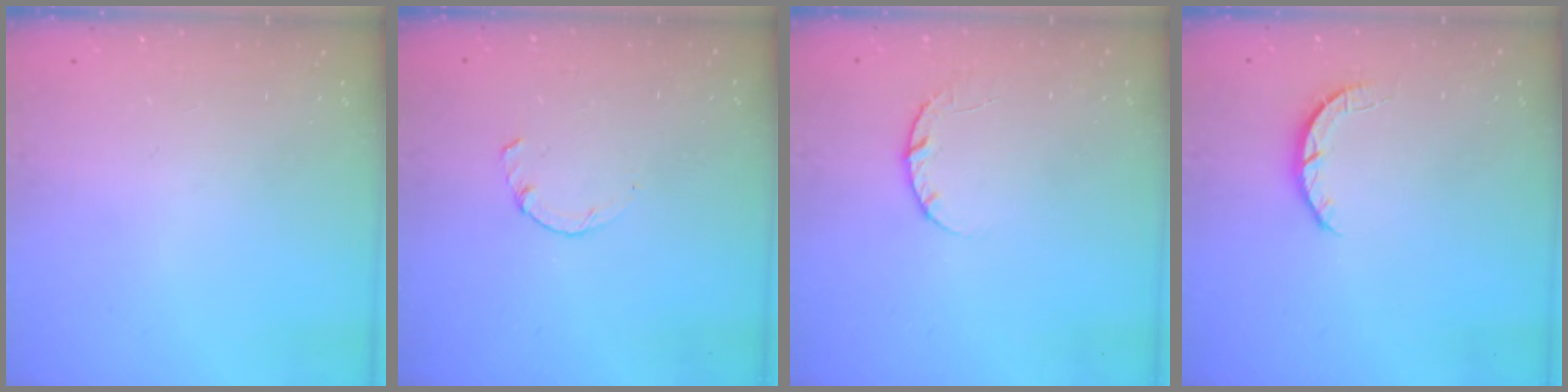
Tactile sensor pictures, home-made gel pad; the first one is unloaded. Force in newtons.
{"total": 0.9, "press": 0.8, "slide": 0.3}
{"total": 3.2, "press": 3.1, "slide": 0.5}
{"total": 2.7, "press": 2.7, "slide": 0.4}